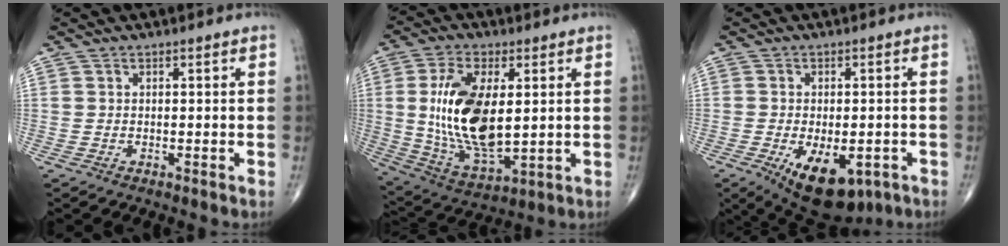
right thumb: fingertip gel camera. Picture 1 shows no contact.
{"total": 18.1, "force": [2.1, 8.7, 15.7], "torque": [-0.297, -0.020, 0.051]}
{"total": 12.6, "force": [-5.3, 6.6, 9.4], "torque": [-0.134, -0.002, -0.064]}